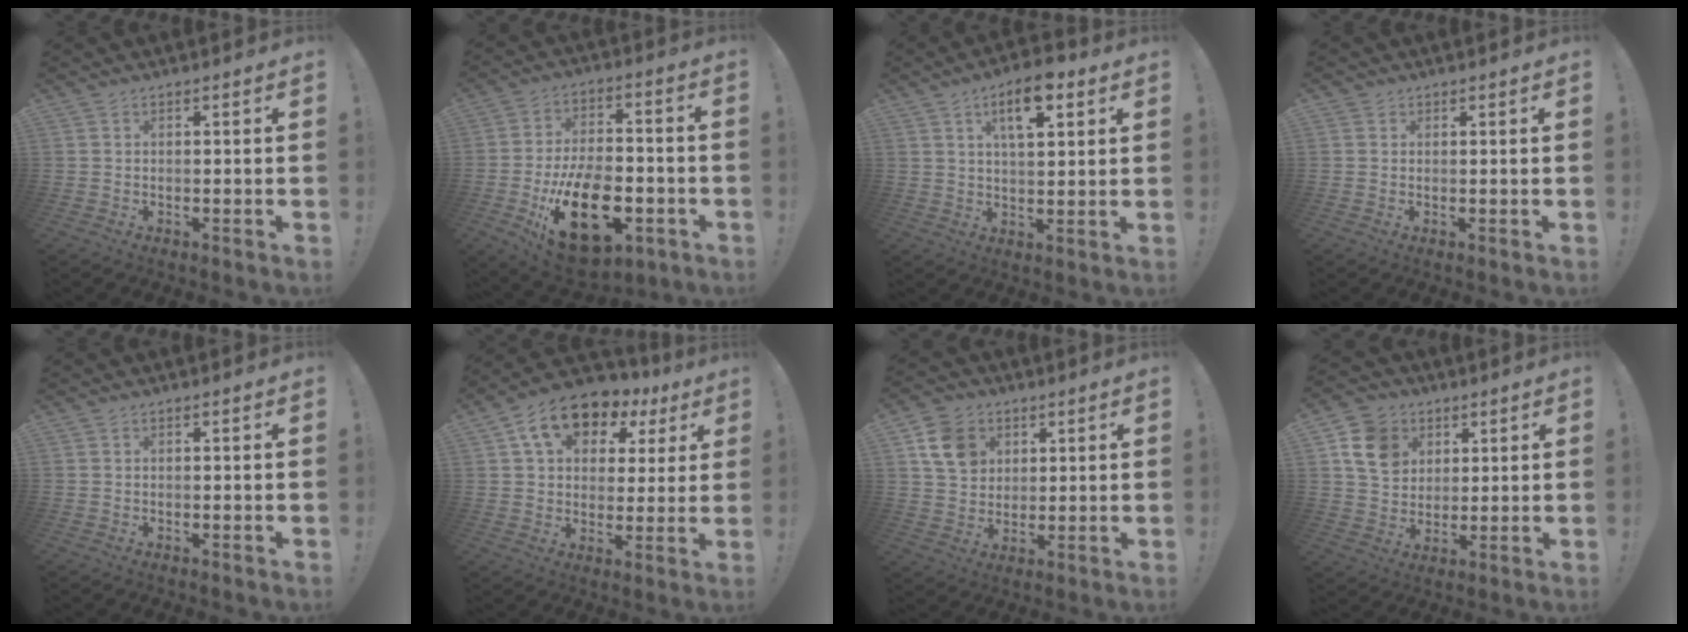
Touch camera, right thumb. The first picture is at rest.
{"total": 23.3, "force": [-8.5, 13.8, 16.8], "torque": [-0.279, 0.051, -0.121]}
{"total": 10.1, "force": [4.9, 4.4, 7.7], "torque": [-0.108, -0.011, 0.080]}
{"total": 1.2, "force": [0.8, 0.8, 0.2], "torque": [0.003, -0.002, 0.014]}
{"total": 0.0}
{"total": 13.9, "force": [7.0, 9.5, 7.4], "torque": [-0.116, -0.029, 0.130]}
{"total": 11.3, "force": [4.8, 9.0, 4.7], "torque": [-0.070, -0.009, 0.098]}
{"total": 12.2, "force": [5.1, 9.8, 5.2], "torque": [-0.083, -0.007, 0.105]}